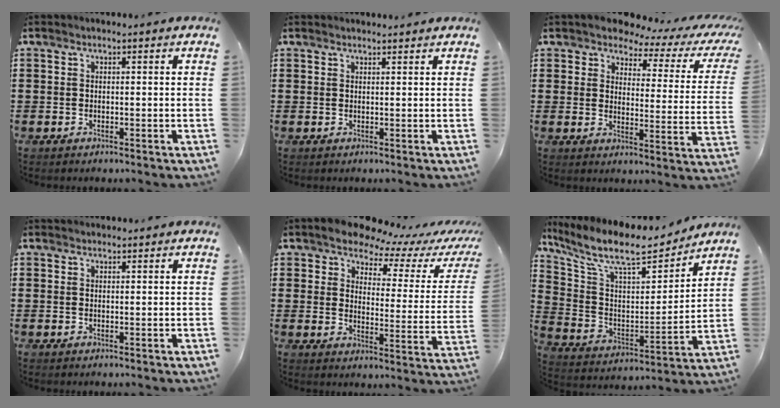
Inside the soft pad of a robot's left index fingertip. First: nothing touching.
{"total": 1.0, "force": [1.0, 0.0, 0.1], "torque": [-0.005, -0.001, 0.020]}
{"total": 3.8, "force": [3.1, 1.6, 1.6], "torque": [-0.046, -0.017, 0.046]}
{"total": 0.8, "force": [0.8, 0.2, 0.0], "torque": [-0.003, 0.001, 0.016]}
{"total": 6.8, "force": [6.3, 2.0, 1.7], "torque": [-0.066, -0.043, 0.110]}
{"total": 10.9, "force": [8.9, 2.7, 5.7], "torque": [-0.151, -0.046, 0.152]}